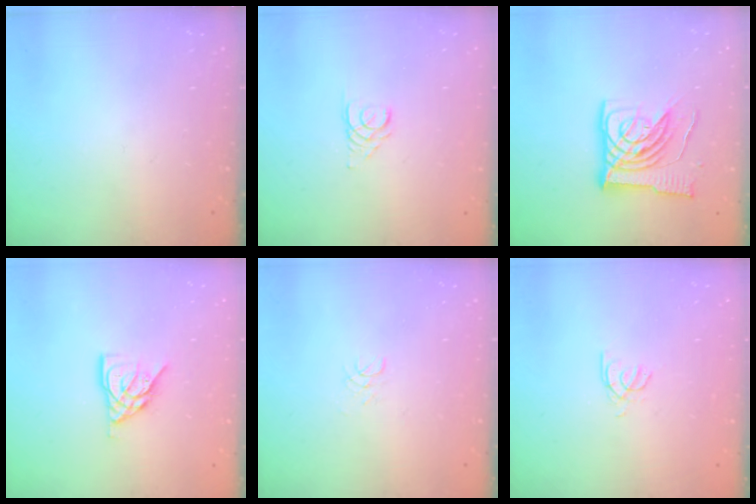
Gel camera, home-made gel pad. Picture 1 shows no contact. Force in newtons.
{"total": 2.6, "press": 2.6, "slide": 0.2}
{"total": 15.3, "press": 15.2, "slide": 2.0}
{"total": 9.2, "press": 9.2, "slide": 0.4}
{"total": 1.7, "press": 1.7, "slide": 0.2}
{"total": 2.4, "press": 2.3, "slide": 0.4}